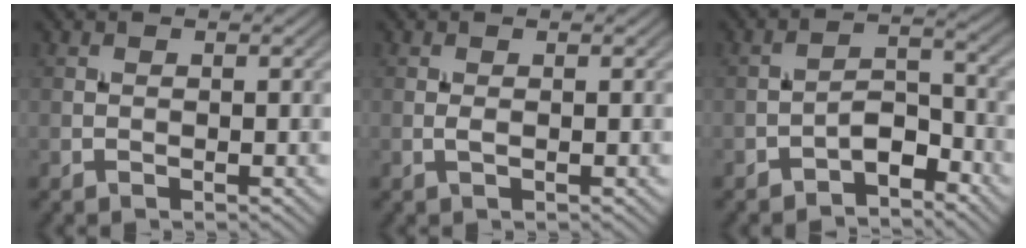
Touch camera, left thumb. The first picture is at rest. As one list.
[{"total": 0.8, "force": [0.0, 0.1, 0.7], "torque": [-0.020, 0.000, -0.001]}, {"total": 4.3, "force": [-3.1, 1.8, 2.4], "torque": [-0.036, 0.015, -0.062]}]